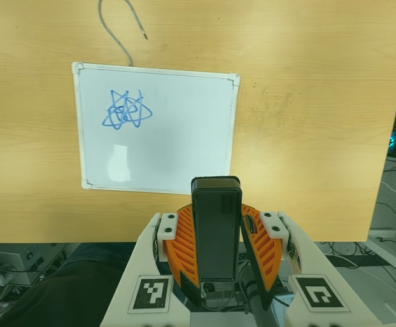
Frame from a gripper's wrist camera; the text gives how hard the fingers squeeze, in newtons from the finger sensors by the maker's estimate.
{"total": 6.2, "left": 5.2, "right": 7.2}